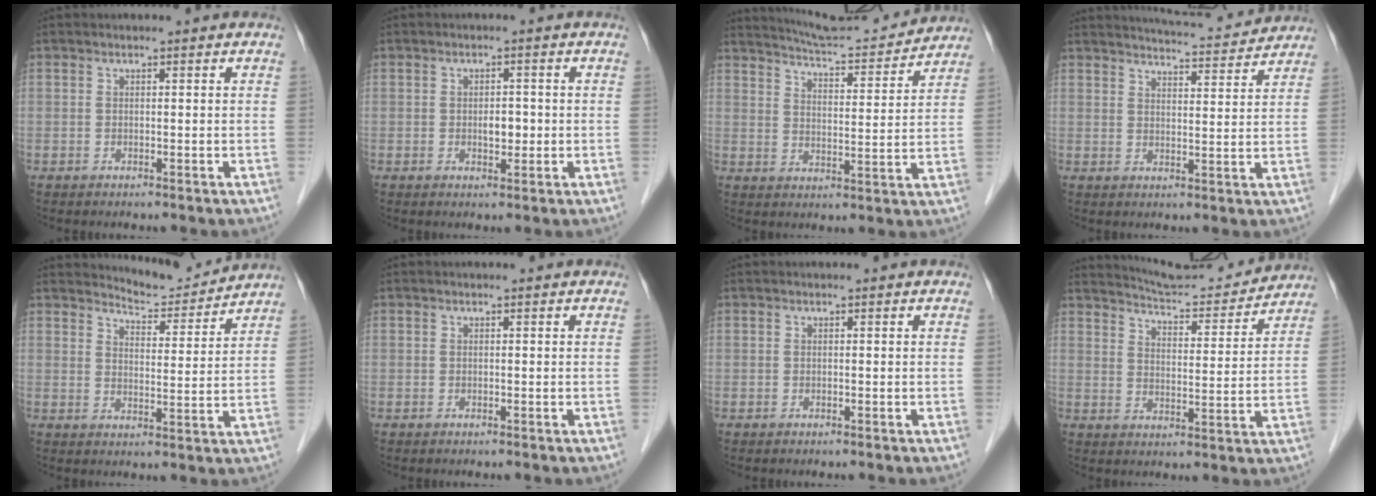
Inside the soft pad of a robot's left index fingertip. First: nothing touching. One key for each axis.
{"total": 2.4, "fx": -0.3, "fy": 1.3, "fz": 2.0, "tx": -0.030, "ty": 0.002, "tz": -0.002}
{"total": 13.1, "fx": 12.7, "fy": 0.3, "fz": 3.2, "tx": -0.057, "ty": 0.006, "tz": 0.183}
{"total": 10.6, "fx": 10.3, "fy": 0.6, "fz": 2.3, "tx": -0.037, "ty": 0.008, "tz": 0.133}
{"total": 7.0, "fx": 7.0, "fy": 0.1, "fz": -0.4, "tx": -0.005, "ty": -0.011, "tz": 0.102}
{"total": 0.0}
{"total": 0.0}
{"total": 12.5, "fx": 12.3, "fy": 0.5, "fz": 2.2, "tx": -0.038, "ty": 0.000, "tz": 0.175}